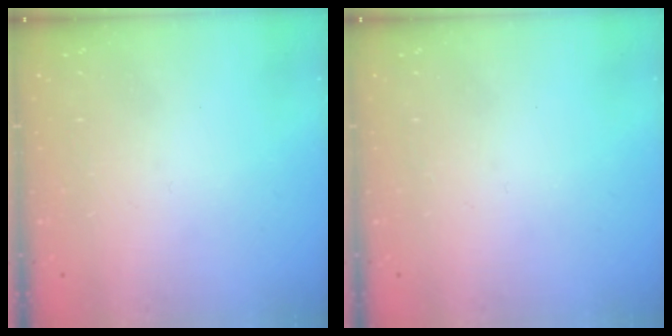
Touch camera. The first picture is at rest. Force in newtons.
{"total": 0.0}